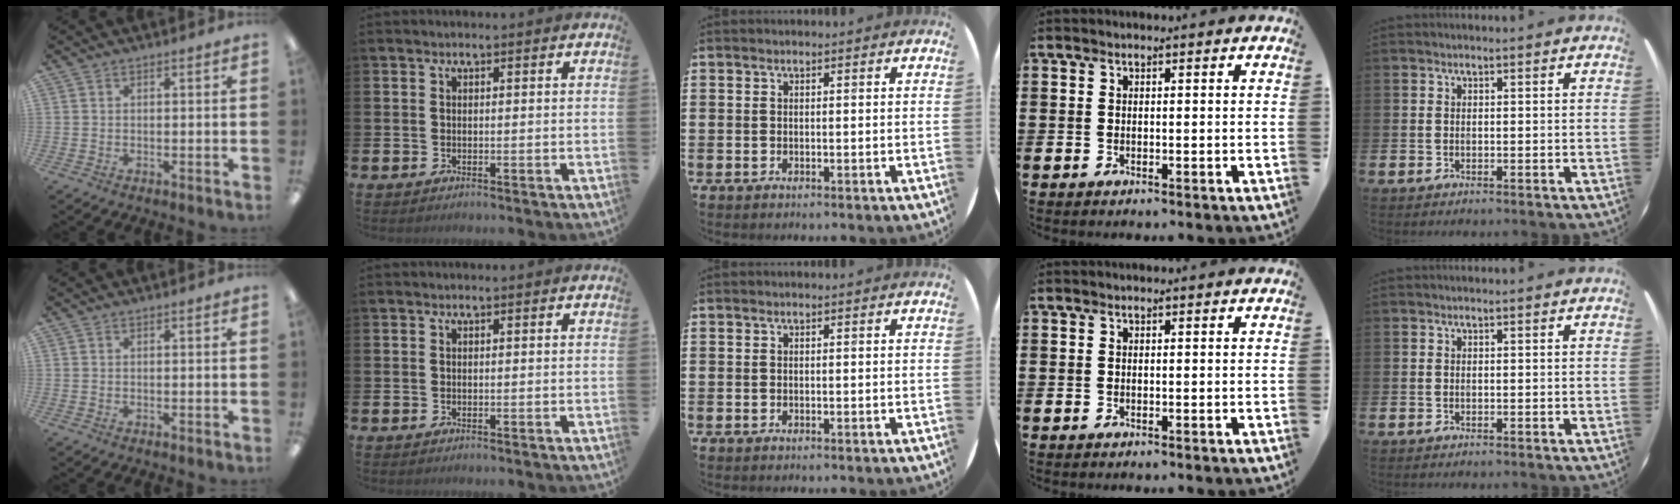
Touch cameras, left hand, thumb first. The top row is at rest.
{}